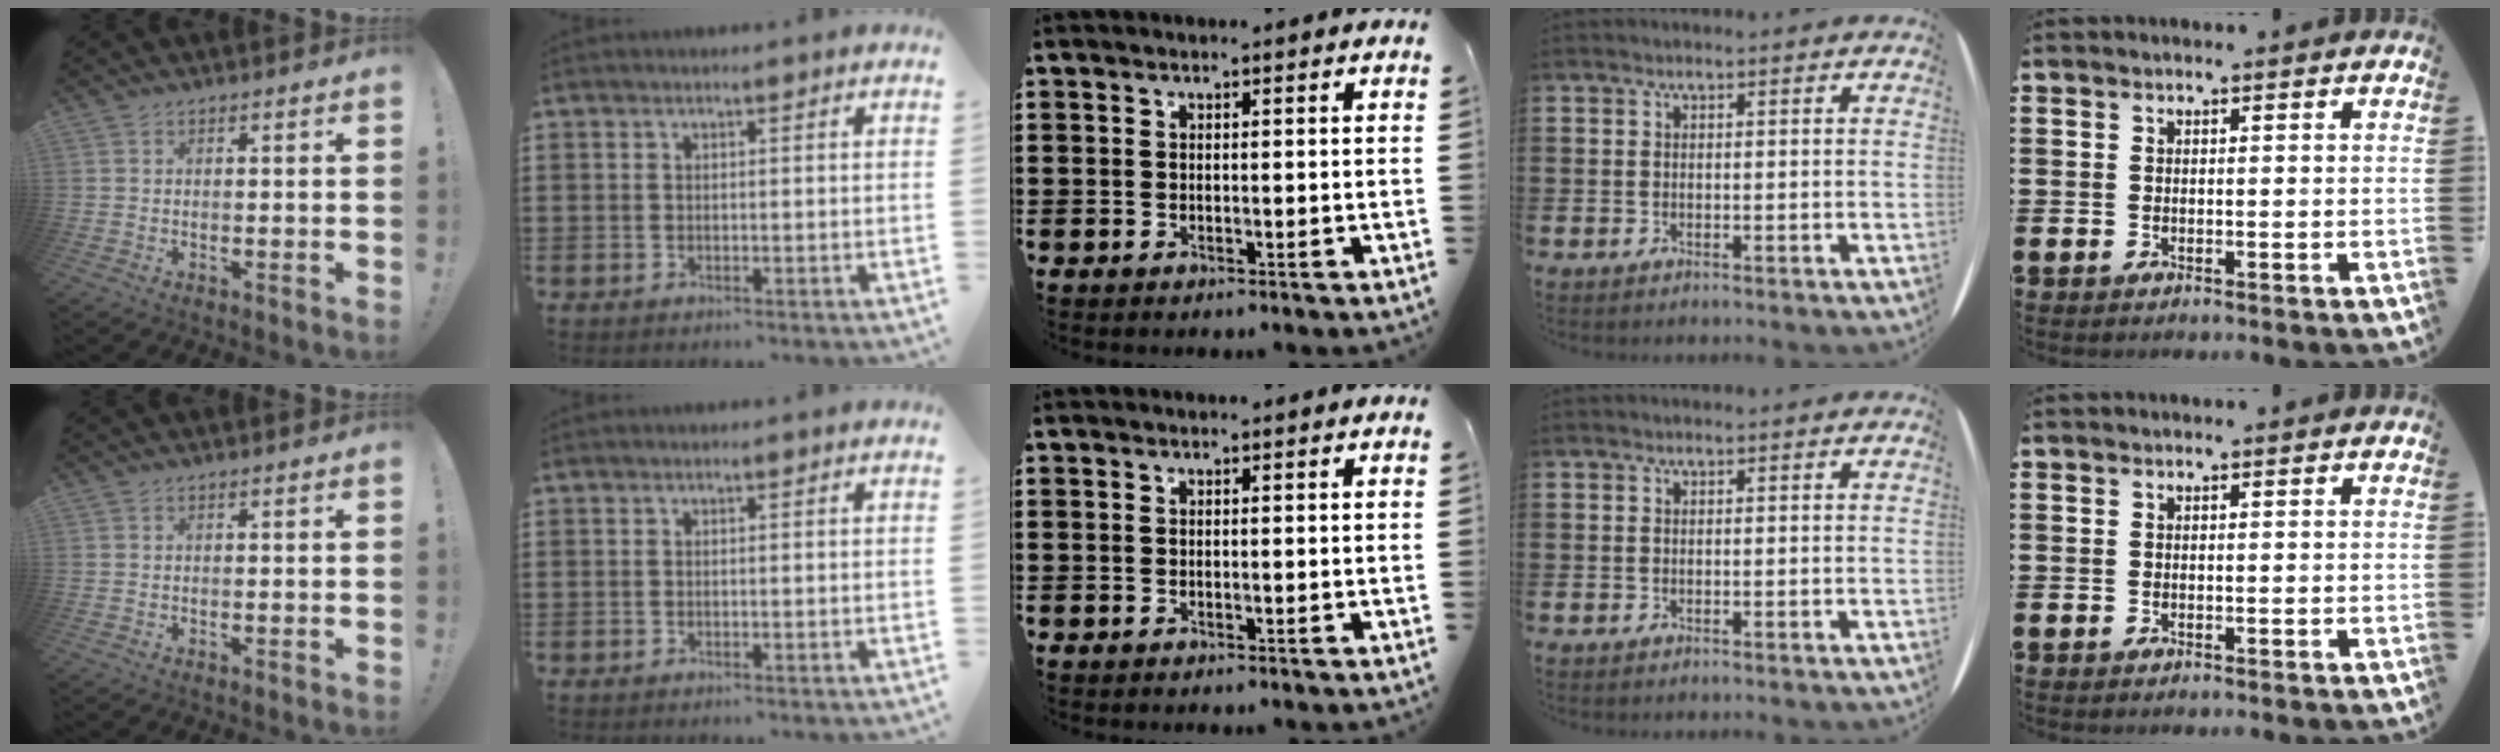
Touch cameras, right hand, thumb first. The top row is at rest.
{}